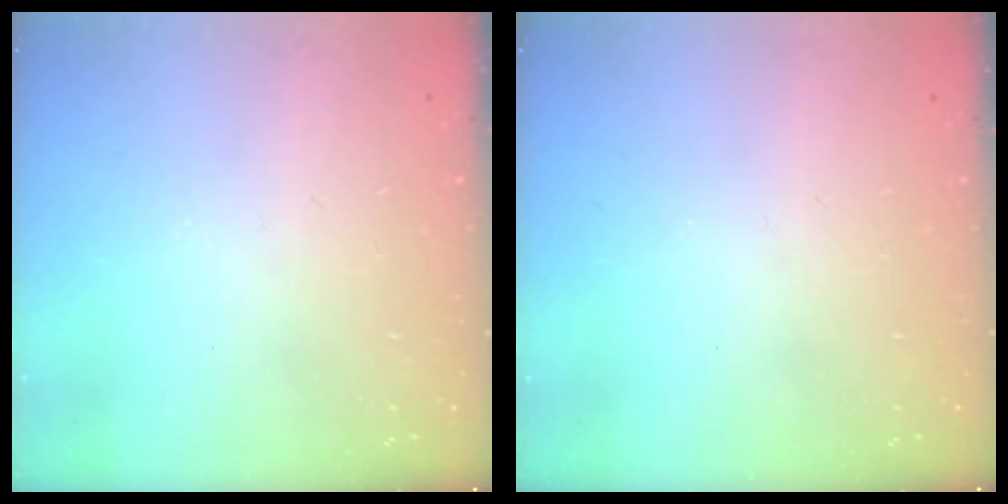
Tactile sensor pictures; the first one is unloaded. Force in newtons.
{"total": 0.0}